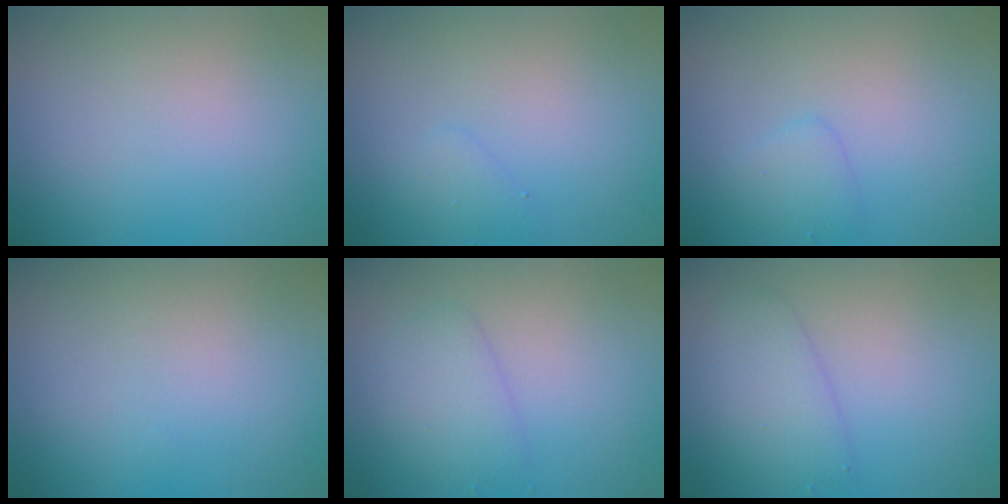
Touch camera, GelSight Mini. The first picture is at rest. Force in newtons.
{"total": 1.0, "press": 1.0, "slide": 0.1}
{"total": 1.4, "press": 1.4, "slide": 0.1}
{"total": 0.0}
{"total": 2.4, "press": 2.4, "slide": 0.1}
{"total": 2.8, "press": 2.8, "slide": 0.1}